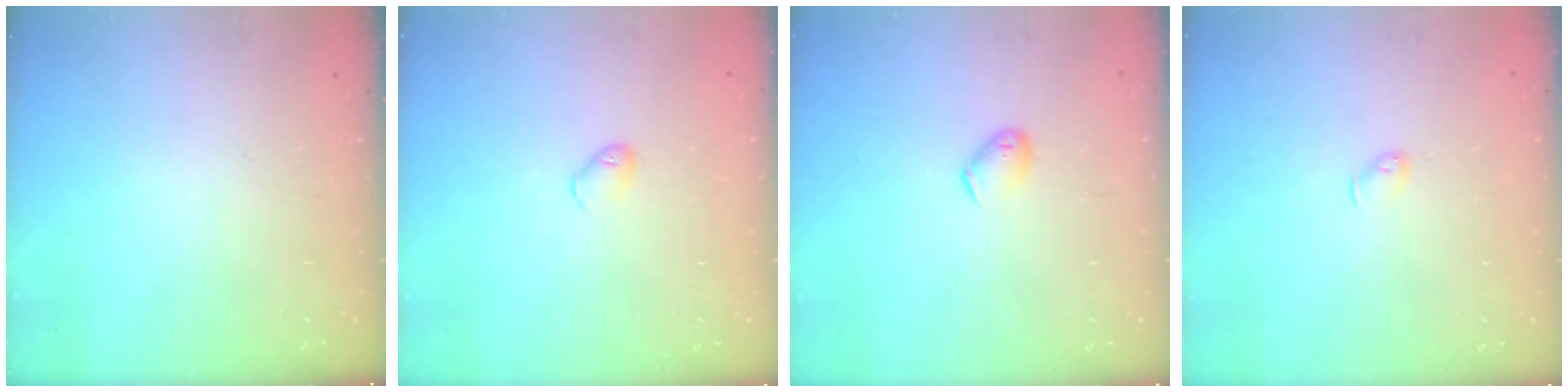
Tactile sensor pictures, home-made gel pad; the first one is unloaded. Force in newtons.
{"total": 4.2, "press": 4.2, "slide": 0.8}
{"total": 5.6, "press": 5.5, "slide": 1.1}
{"total": 3.3, "press": 3.2, "slide": 0.6}